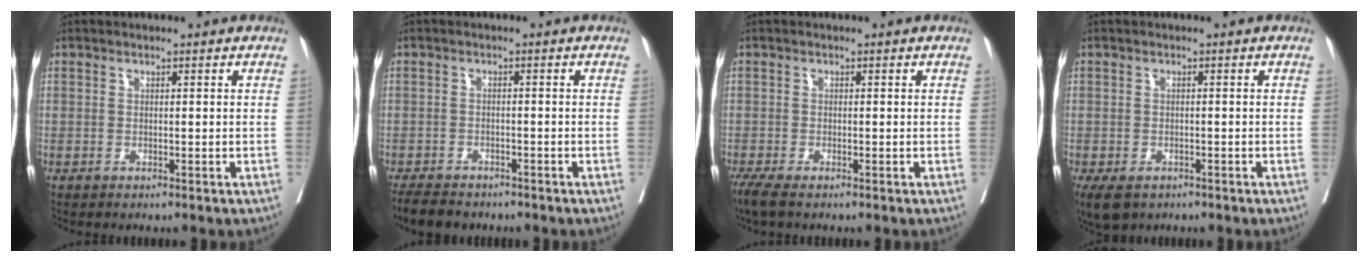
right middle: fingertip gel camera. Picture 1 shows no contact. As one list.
[{"total": 5.4, "force": [-4.7, 2.0, 1.8], "torque": [-0.031, -0.009, -0.072]}, {"total": 3.1, "force": [-2.4, 0.5, 1.9], "torque": [-0.041, -0.013, -0.046]}, {"total": 5.3, "force": [-3.4, 3.1, 2.5], "torque": [-0.046, -0.009, -0.053]}]